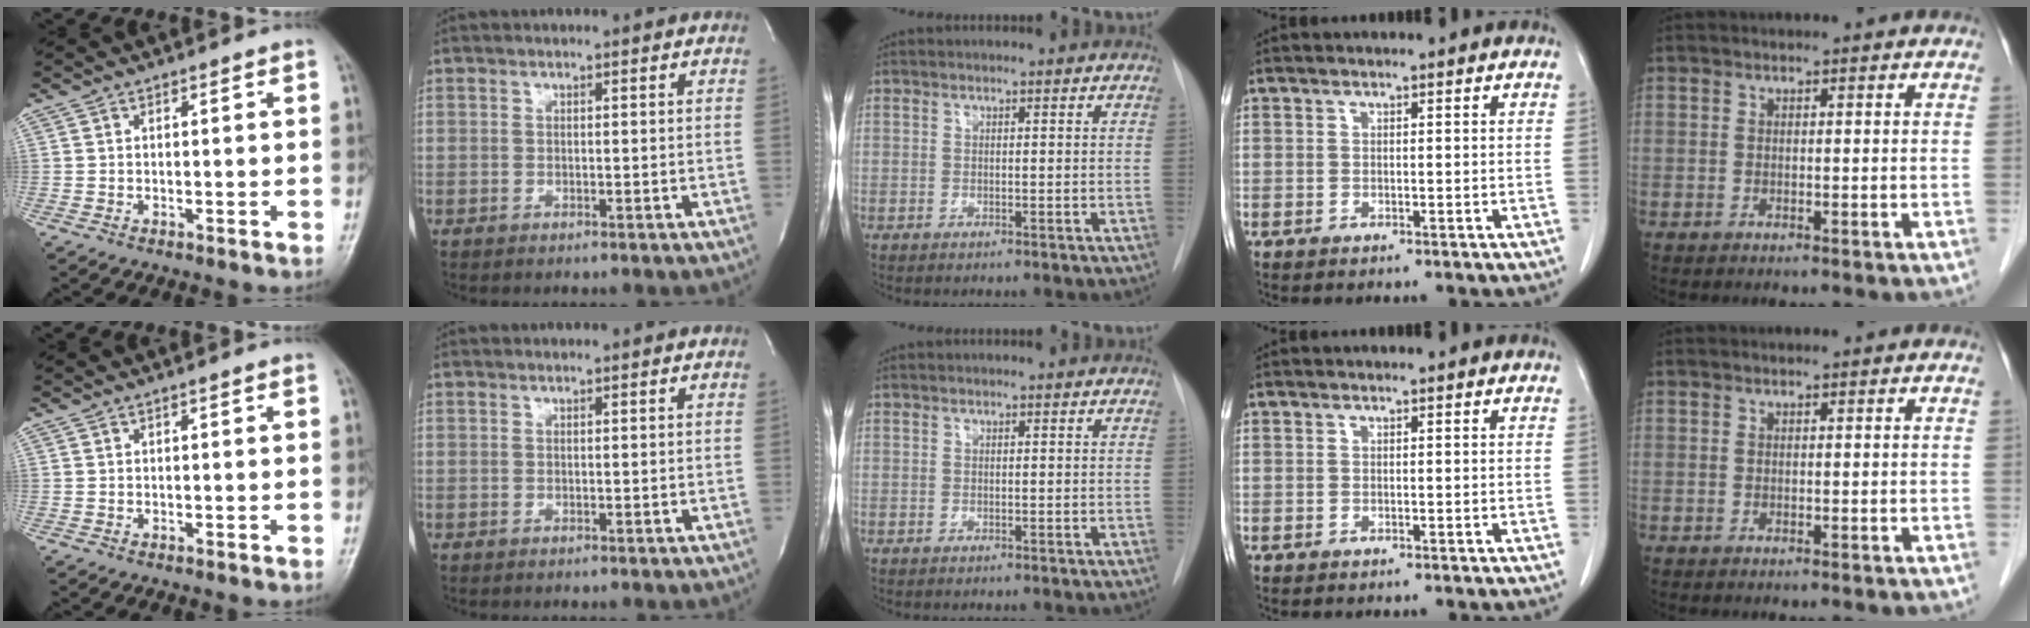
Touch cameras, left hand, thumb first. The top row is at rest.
{}